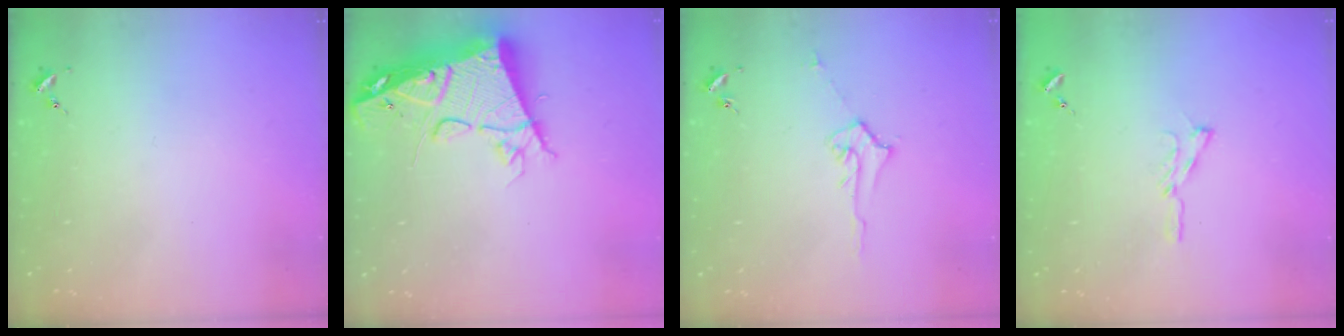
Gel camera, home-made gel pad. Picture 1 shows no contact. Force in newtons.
{"total": 18.3, "press": 18.1, "slide": 2.1}
{"total": 5.2, "press": 5.1, "slide": 0.9}
{"total": 5.8, "press": 5.8, "slide": 0.6}